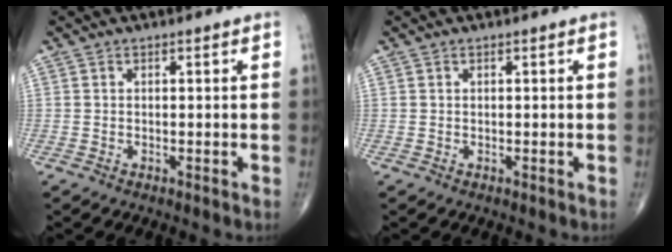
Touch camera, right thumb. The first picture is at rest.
{"total": 0.0}